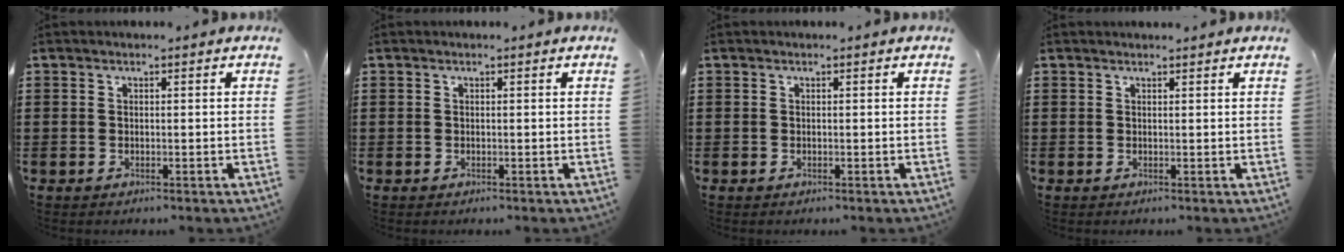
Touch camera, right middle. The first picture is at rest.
{"total": 0.0}
{"total": 0.0}
{"total": 0.5, "force": [0.5, 0.0, 0.0], "torque": [0.005, -0.004, 0.008]}